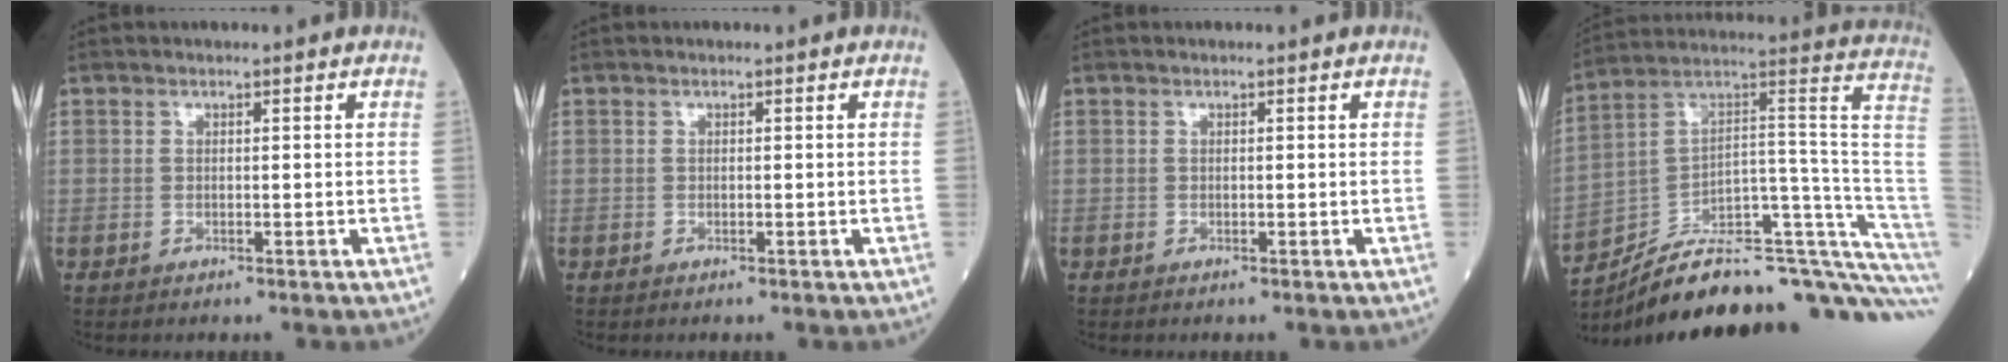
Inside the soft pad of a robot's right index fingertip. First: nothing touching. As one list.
[{"total": 0.0}, {"total": 0.0}, {"total": 27.4, "force": [-22.2, 3.0, 15.8], "torque": [-0.127, 0.046, -0.321]}]